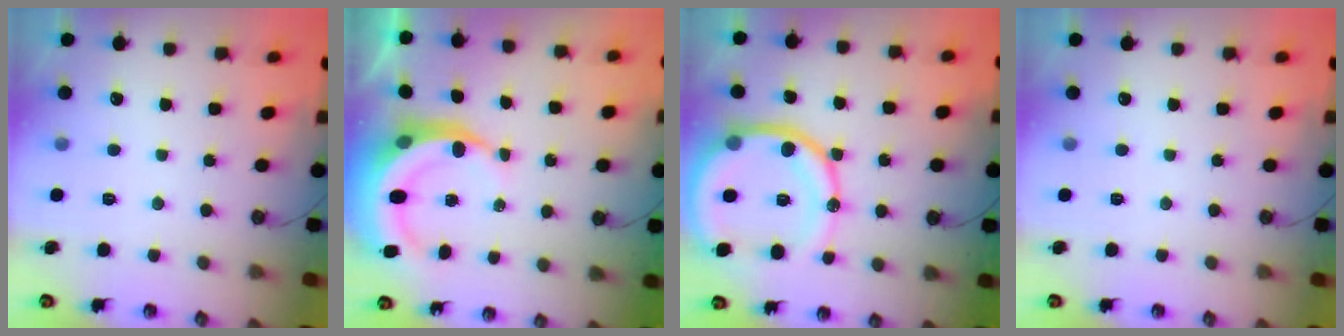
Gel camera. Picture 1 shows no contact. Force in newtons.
{"total": 9.2, "press": 9.1, "slide": 1.4}
{"total": 17.9, "press": 17.8, "slide": 2.1}
{"total": 0.0}